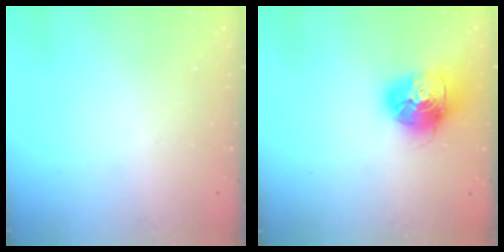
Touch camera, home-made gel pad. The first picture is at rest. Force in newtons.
{"total": 16.6, "press": 16.6, "slide": 1.6}